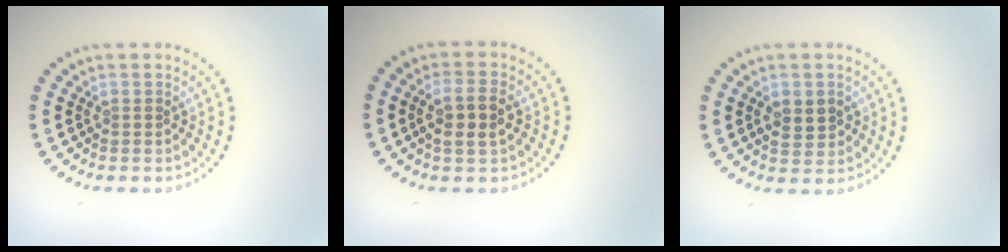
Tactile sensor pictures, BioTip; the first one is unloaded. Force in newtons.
{"total": 2.9, "press": 2.7, "slide": 0.9}
{"total": 2.3, "press": 2.3, "slide": 0.3}